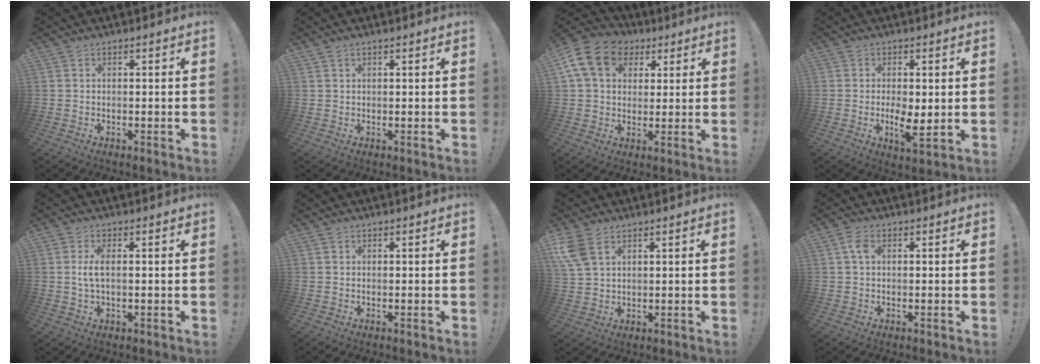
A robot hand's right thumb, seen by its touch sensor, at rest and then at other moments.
{"total": 0.6, "force": [0.4, 0.1, 0.4], "torque": [-0.013, 0.002, 0.009]}
{"total": 15.5, "force": [5.3, 11.7, 8.6], "torque": [-0.143, -0.007, 0.104]}
{"total": 6.3, "force": [-0.4, 2.5, 5.7], "torque": [-0.094, -0.010, -0.005]}
{"total": 4.3, "force": [0.3, 1.5, 4.1], "torque": [-0.074, -0.003, 0.002]}
{"total": 0.0}
{"total": 7.0, "force": [3.6, 3.9, 4.6], "torque": [-0.096, -0.011, 0.071]}
{"total": 3.4, "force": [0.7, 1.9, 2.7], "torque": [-0.049, 0.004, 0.012]}